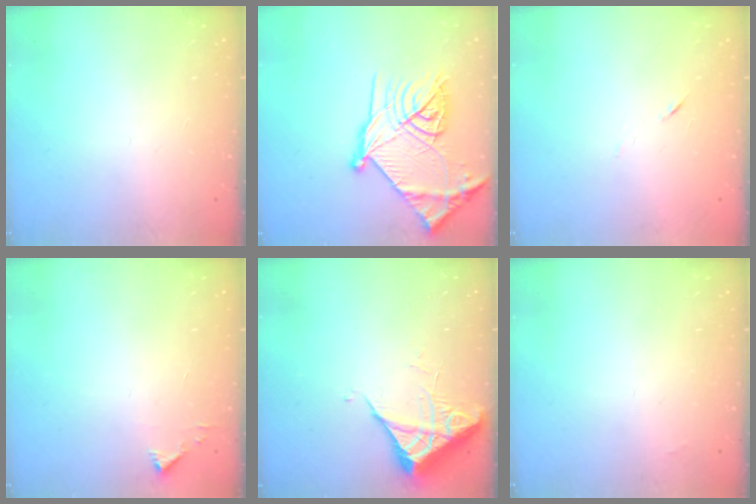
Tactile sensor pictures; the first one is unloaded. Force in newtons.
{"total": 23.6, "press": 23.5, "slide": 2.1}
{"total": 3.7, "press": 3.6, "slide": 0.9}
{"total": 2.3, "press": 2.3, "slide": 0.2}
{"total": 5.4, "press": 5.4, "slide": 0.3}
{"total": 1.3, "press": 1.3, "slide": 0.2}